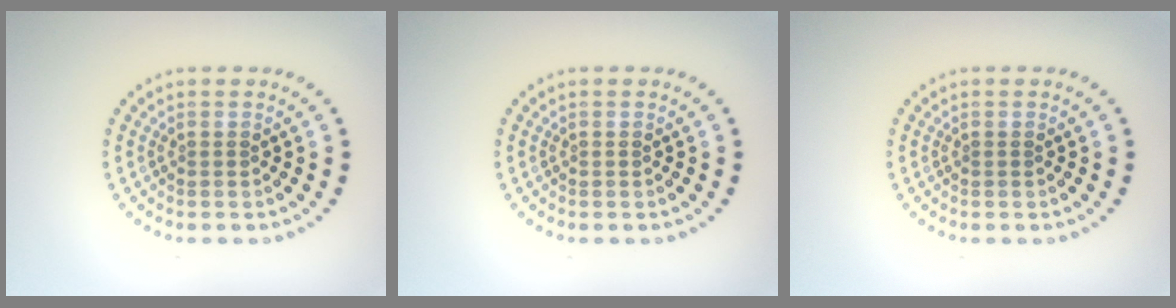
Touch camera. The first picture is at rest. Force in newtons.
{"total": 0.0}
{"total": 0.0}